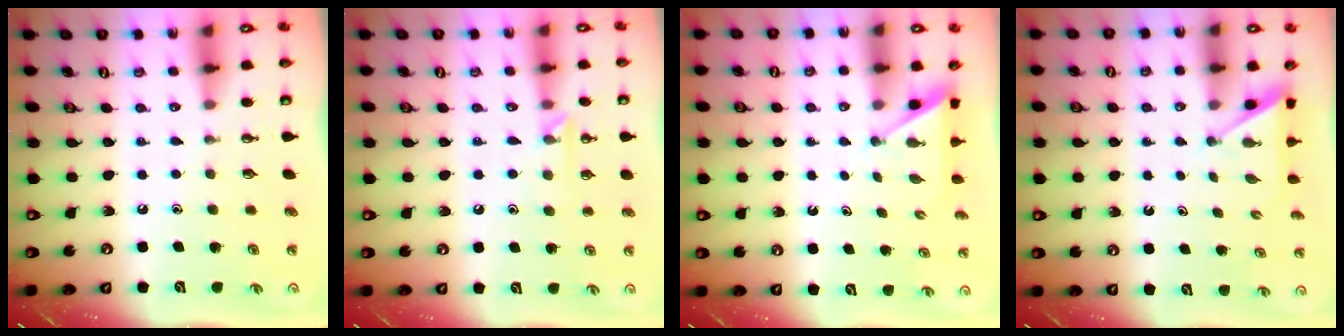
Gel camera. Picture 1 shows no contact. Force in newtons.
{"total": 5.0, "press": 4.9, "slide": 0.7}
{"total": 2.9, "press": 2.9, "slide": 0.2}
{"total": 2.9, "press": 2.9, "slide": 0.2}